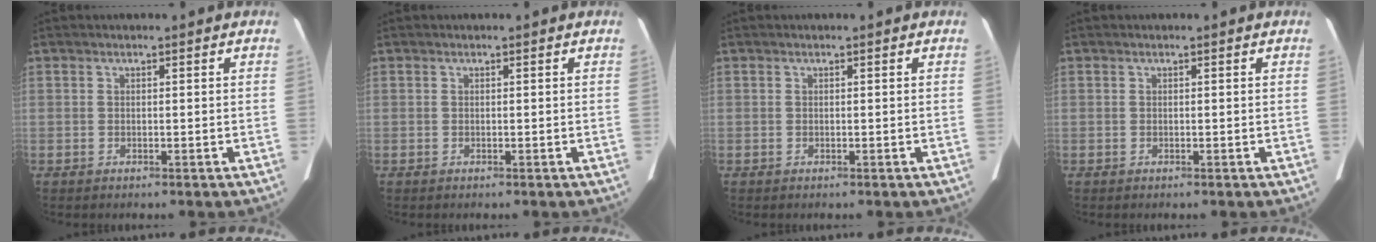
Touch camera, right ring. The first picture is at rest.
{"total": 0.0}
{"total": 0.0}
{"total": 0.0}